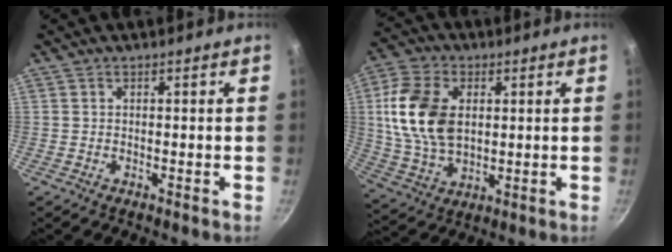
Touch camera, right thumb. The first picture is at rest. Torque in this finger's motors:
{"motor_torque": [1.53, 1.69, 1.85, 0.06, 0.17]}